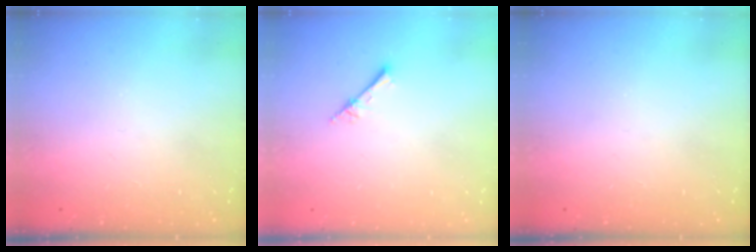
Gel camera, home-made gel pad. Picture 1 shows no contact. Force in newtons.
{"total": 2.6, "press": 2.6, "slide": 0.3}
{"total": 0.0}